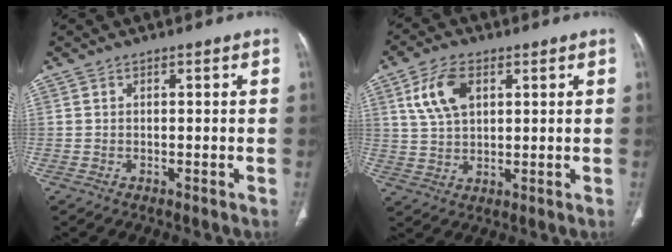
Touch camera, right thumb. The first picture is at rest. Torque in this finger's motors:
{"motor_torque": [-0.88, 1.07, 0.32, 0.09, 0.09]}